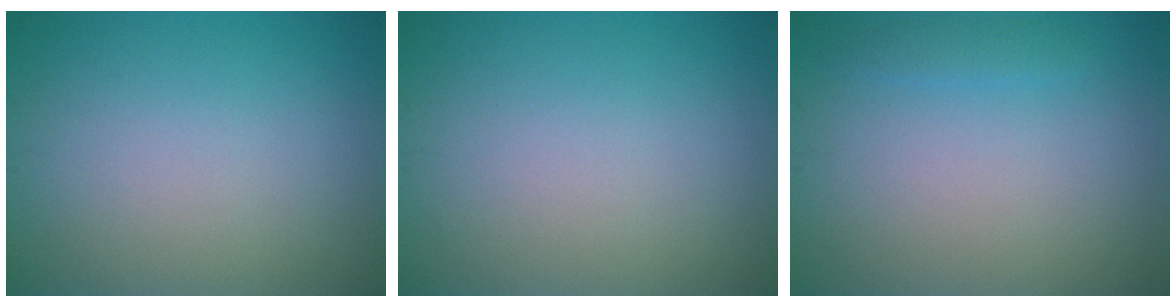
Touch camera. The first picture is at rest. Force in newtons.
{"total": 0.0}
{"total": 1.0, "press": 1.0, "slide": 0.1}